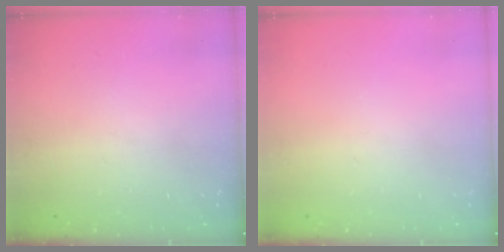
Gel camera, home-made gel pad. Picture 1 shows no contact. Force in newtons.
{"total": 0.0}